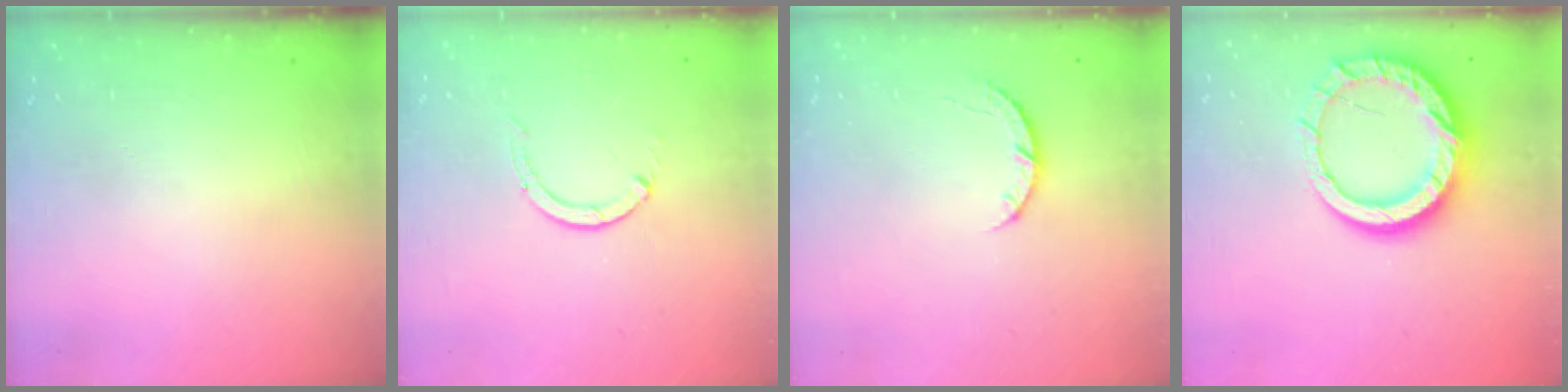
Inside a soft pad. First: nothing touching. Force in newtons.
{"total": 0.0}
{"total": 3.9, "press": 3.8, "slide": 0.6}
{"total": 13.7, "press": 13.7, "slide": 1.3}